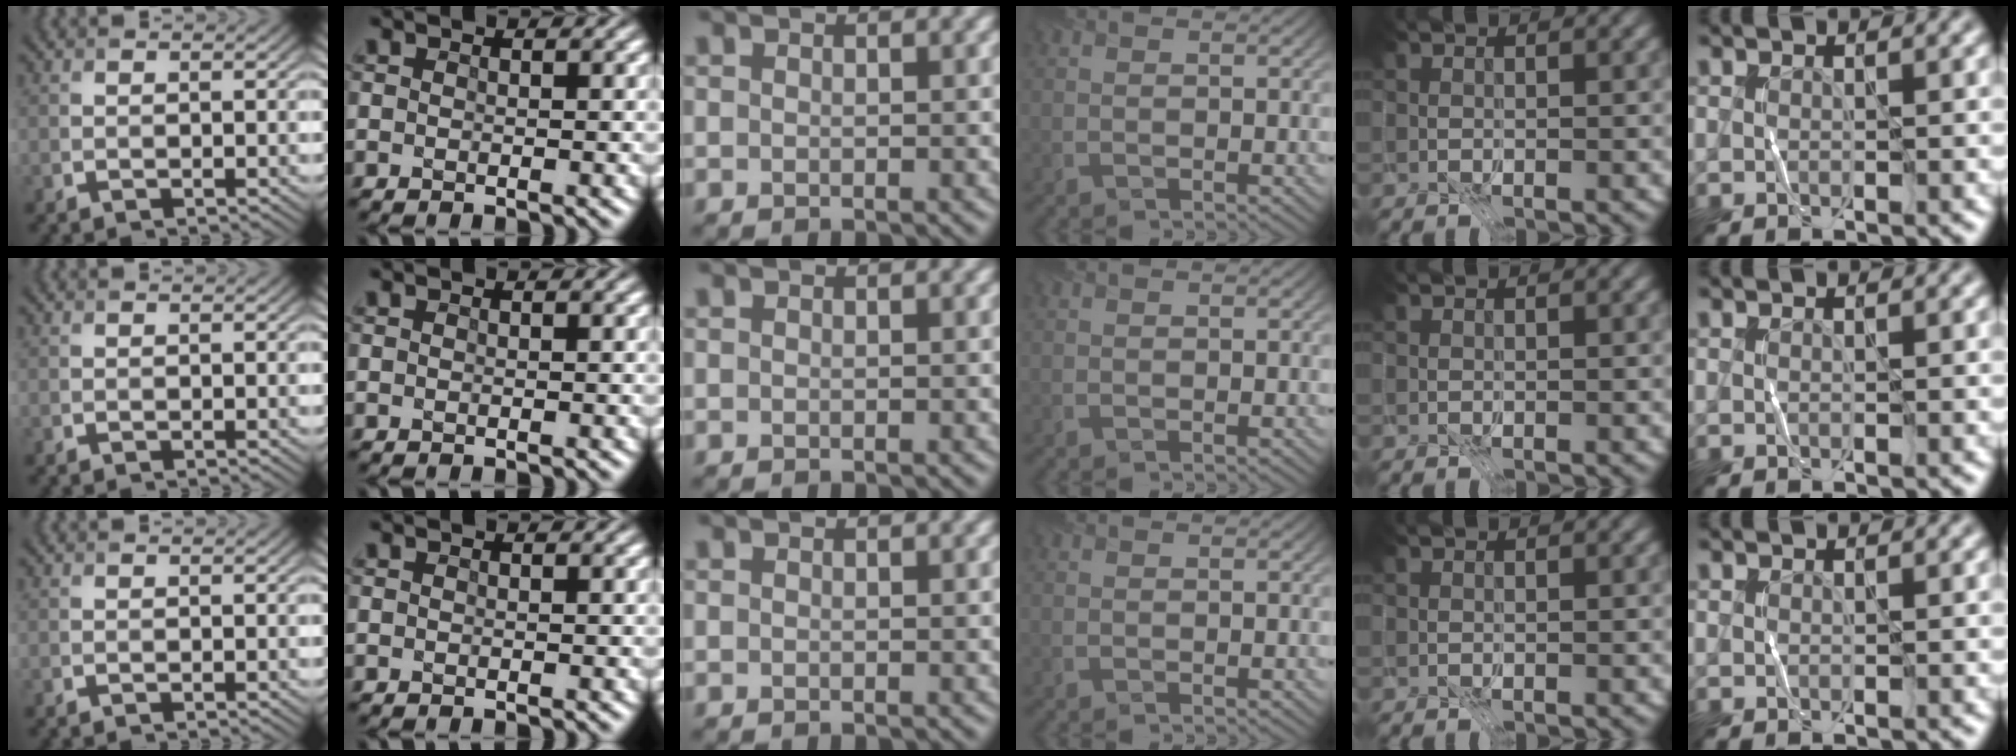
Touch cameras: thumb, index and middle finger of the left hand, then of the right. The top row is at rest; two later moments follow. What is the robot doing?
{"motion": "fold", "object": "coffee filter"}